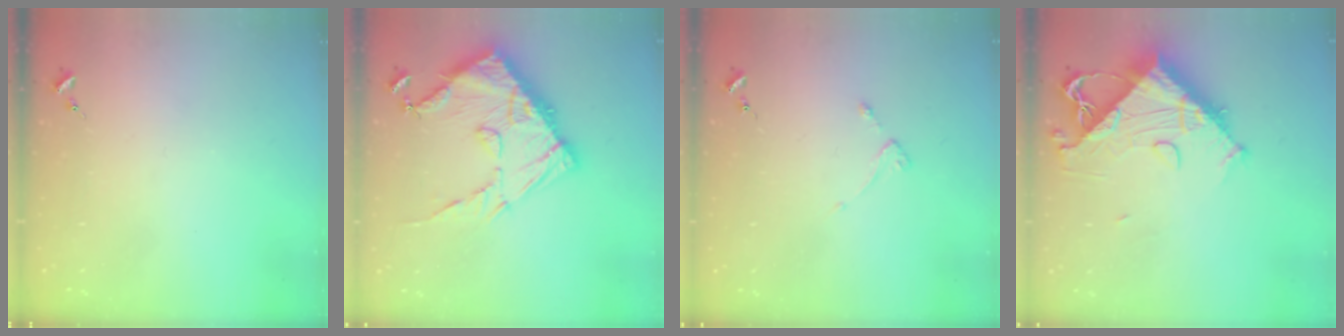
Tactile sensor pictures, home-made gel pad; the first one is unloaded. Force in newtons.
{"total": 19.1, "press": 19.0, "slide": 1.6}
{"total": 2.7, "press": 2.6, "slide": 0.5}
{"total": 13.1, "press": 13.0, "slide": 1.5}